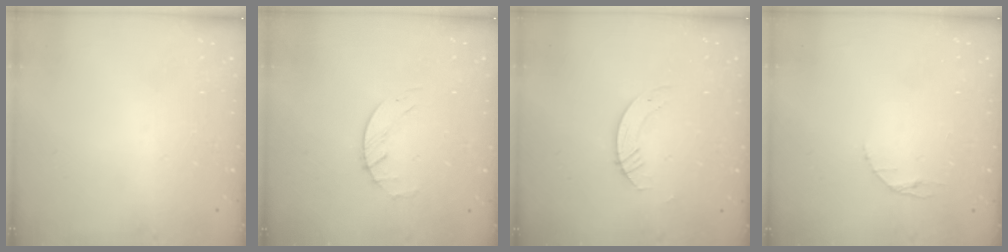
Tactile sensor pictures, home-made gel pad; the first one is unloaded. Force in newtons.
{"total": 2.7, "press": 2.6, "slide": 0.3}
{"total": 2.8, "press": 2.8, "slide": 0.2}
{"total": 2.9, "press": 2.9, "slide": 0.4}